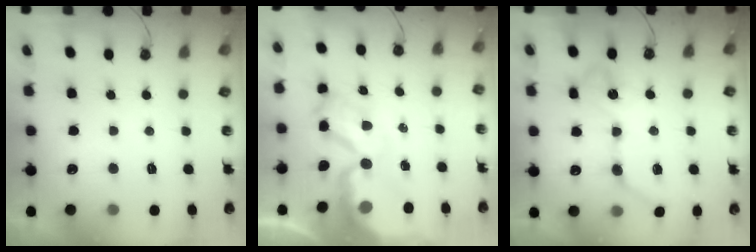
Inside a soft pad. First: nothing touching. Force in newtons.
{"total": 9.0, "press": 9.0, "slide": 0.6}
{"total": 12.6, "press": 12.6, "slide": 0.4}